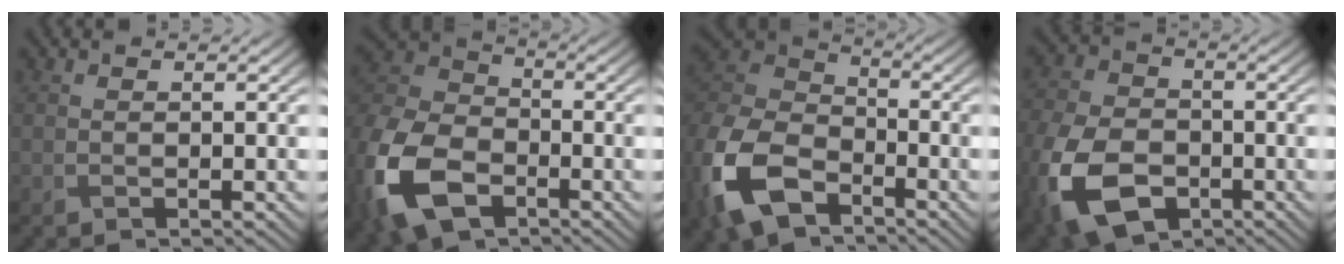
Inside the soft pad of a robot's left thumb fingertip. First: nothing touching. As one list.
[{"total": 16.0, "force": [-7.0, 10.4, 9.9], "torque": [-0.278, -0.055, -0.137]}, {"total": 14.2, "force": [-7.1, 8.7, 8.7], "torque": [-0.236, -0.039, -0.147]}, {"total": 13.9, "force": [-5.5, 9.2, 8.8], "torque": [-0.254, -0.062, -0.096]}]